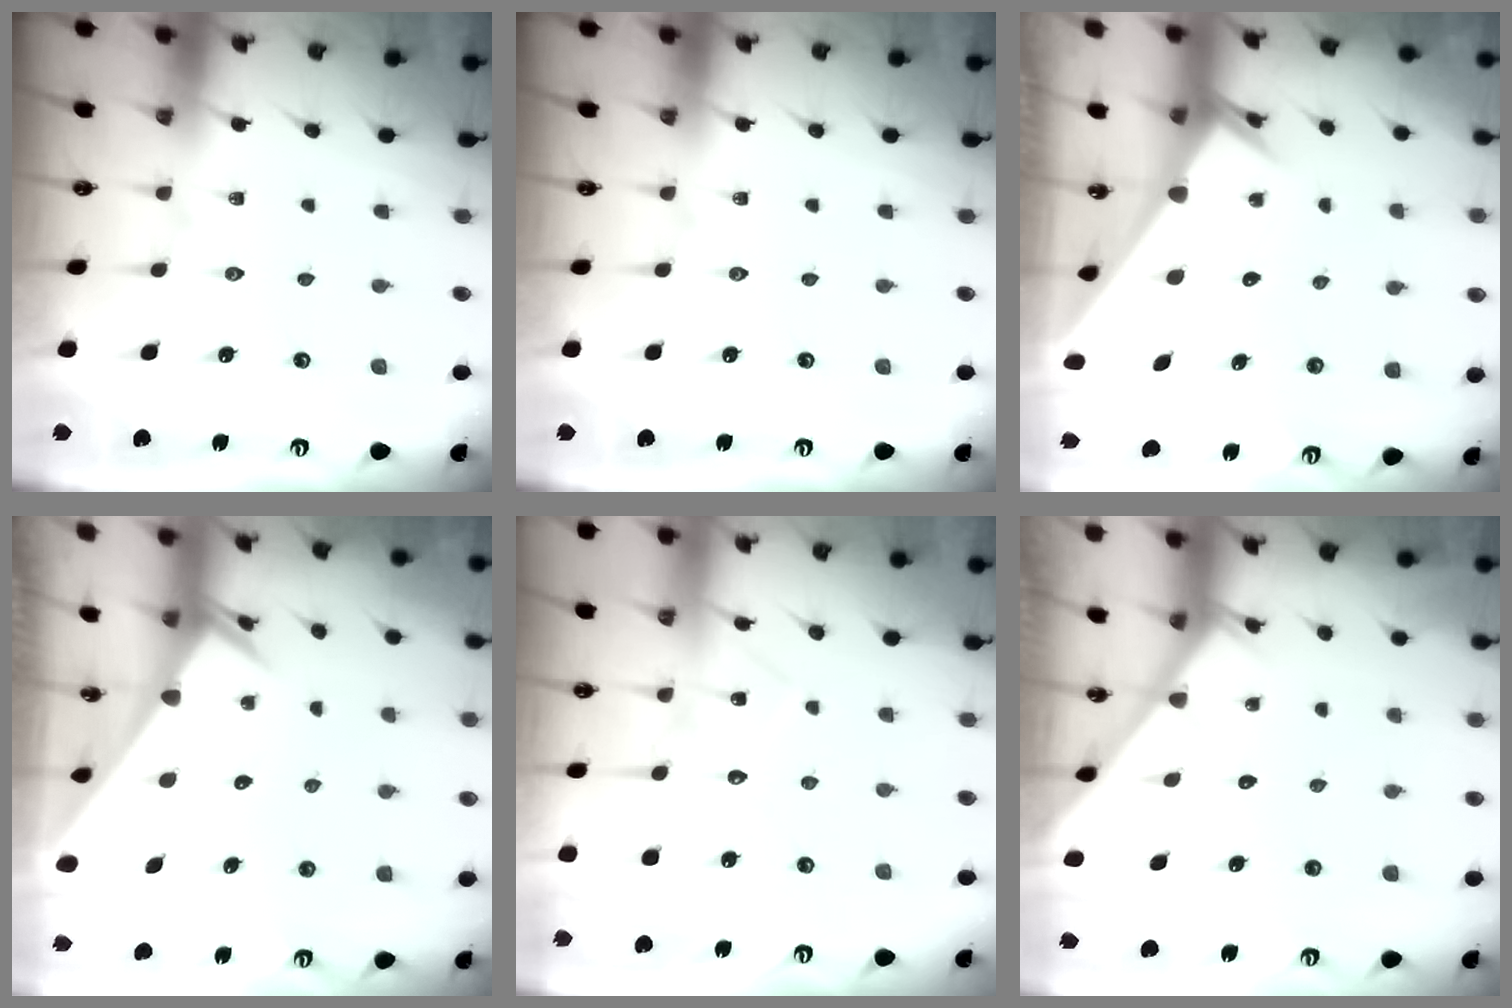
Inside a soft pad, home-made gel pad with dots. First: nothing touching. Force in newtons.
{"total": 0.0}
{"total": 2.1, "press": 2.1, "slide": 0.1}
{"total": 2.5, "press": 2.5, "slide": 0.1}
{"total": 7.4, "press": 7.4, "slide": 0.6}
{"total": 2.0, "press": 2.0, "slide": 0.1}